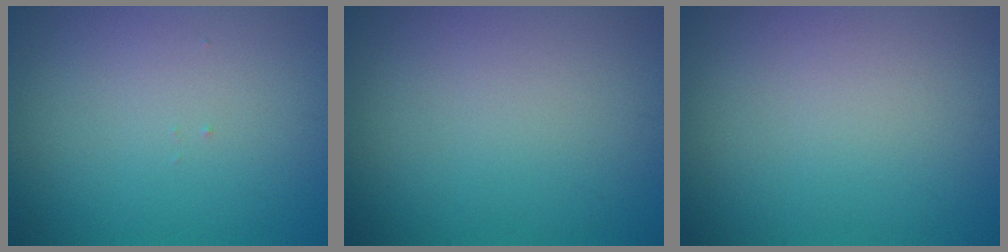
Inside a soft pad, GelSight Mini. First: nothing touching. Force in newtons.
{"total": 0.0}
{"total": 0.0}